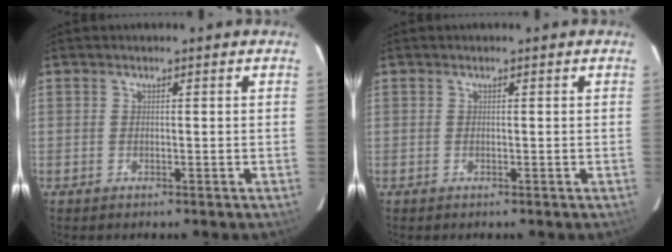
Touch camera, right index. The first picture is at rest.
{"total": 0.0}